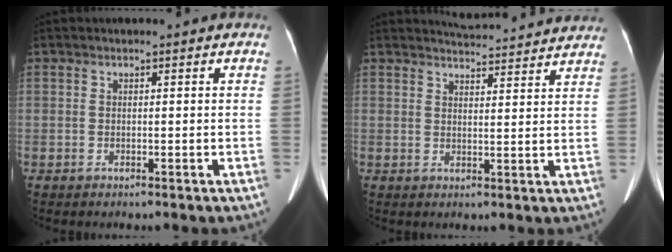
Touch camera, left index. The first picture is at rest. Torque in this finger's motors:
{"motor_torque": [-0.03, -0.42, -0.22, 0.00]}